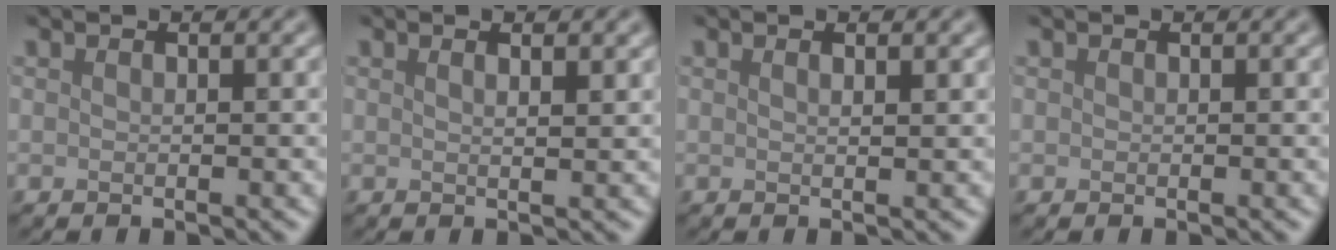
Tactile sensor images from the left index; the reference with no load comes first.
{"total": 2.6, "force": [1.4, 0.9, 2.0], "torque": [-0.010, 0.004, -0.003]}
{"total": 1.9, "force": [1.0, 0.6, 1.5], "torque": [-0.009, 0.001, -0.002]}
{"total": 0.0}